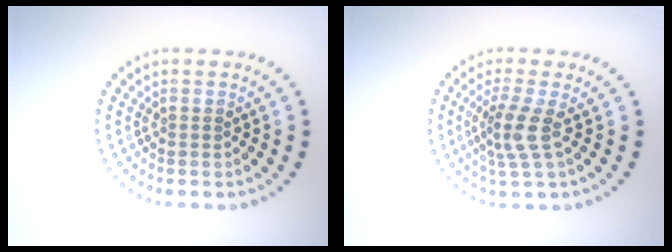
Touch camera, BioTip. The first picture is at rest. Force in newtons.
{"total": 2.9, "press": 2.2, "slide": 1.9}